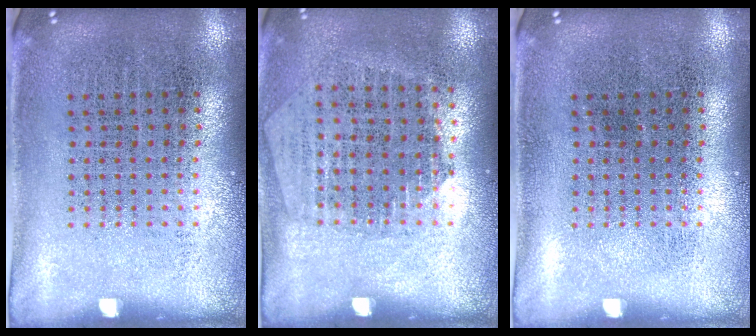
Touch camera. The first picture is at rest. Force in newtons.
{"total": 1.3, "press": 1.2, "slide": 0.5}
{"total": 0.0}